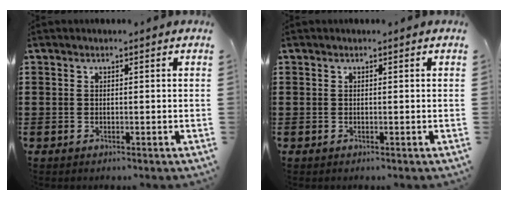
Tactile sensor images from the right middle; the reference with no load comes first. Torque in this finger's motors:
{"motor_torque": [0.00, 0.00, 0.02, -0.01]}